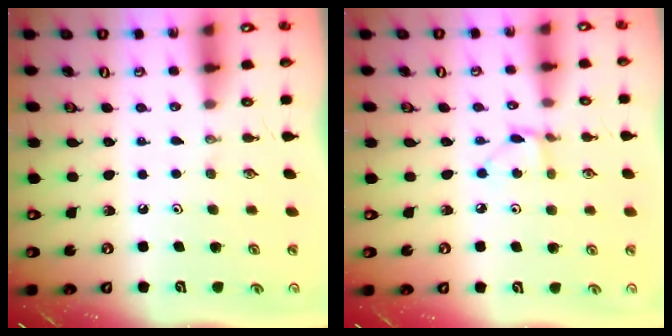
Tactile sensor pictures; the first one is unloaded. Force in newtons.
{"total": 2.8, "press": 2.7, "slide": 0.3}